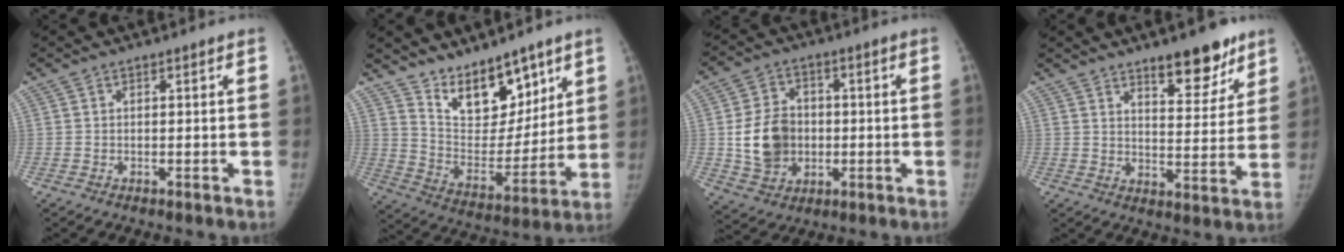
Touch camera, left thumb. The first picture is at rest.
{"total": 15.5, "force": [11.1, 7.8, 7.6], "torque": [-0.062, -0.081, 0.203]}
{"total": 11.7, "force": [-0.6, 9.5, 6.8], "torque": [-0.095, 0.006, -0.005]}
{"total": 11.2, "force": [8.0, 4.2, 6.7], "torque": [-0.052, -0.054, 0.118]}